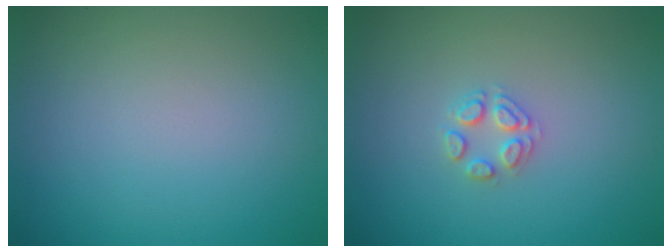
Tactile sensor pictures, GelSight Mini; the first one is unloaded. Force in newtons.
{"total": 2.0, "press": 2.0, "slide": 0.1}